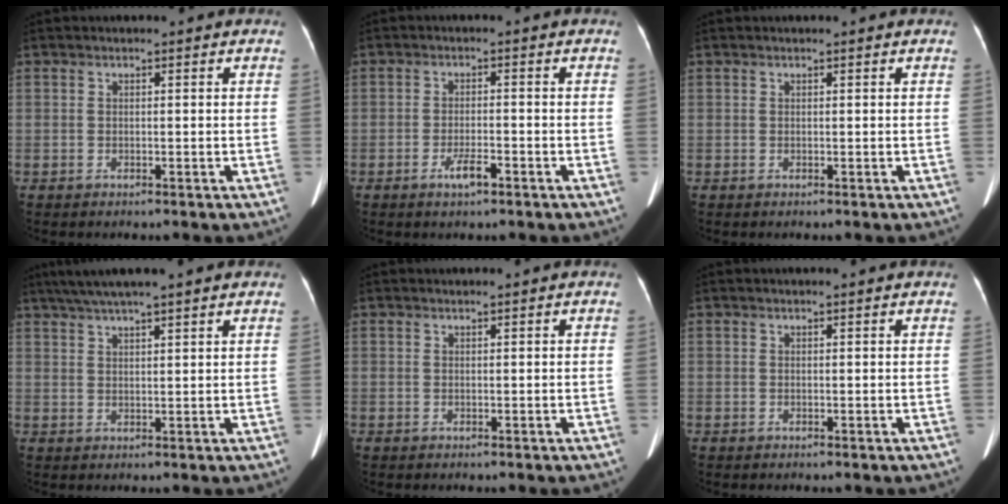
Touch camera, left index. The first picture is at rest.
{"total": 2.9, "force": [-1.8, 0.5, 2.2], "torque": [-0.041, -0.001, -0.031]}
{"total": 0.5, "force": [0.5, -0.1, 0.2], "torque": [-0.001, 0.005, 0.008]}
{"total": 9.3, "force": [7.4, 0.0, 5.5], "torque": [-0.093, 0.042, 0.108]}
{"total": 0.0}
{"total": 1.2, "force": [1.1, 0.1, 0.4], "torque": [-0.009, 0.018, 0.009]}